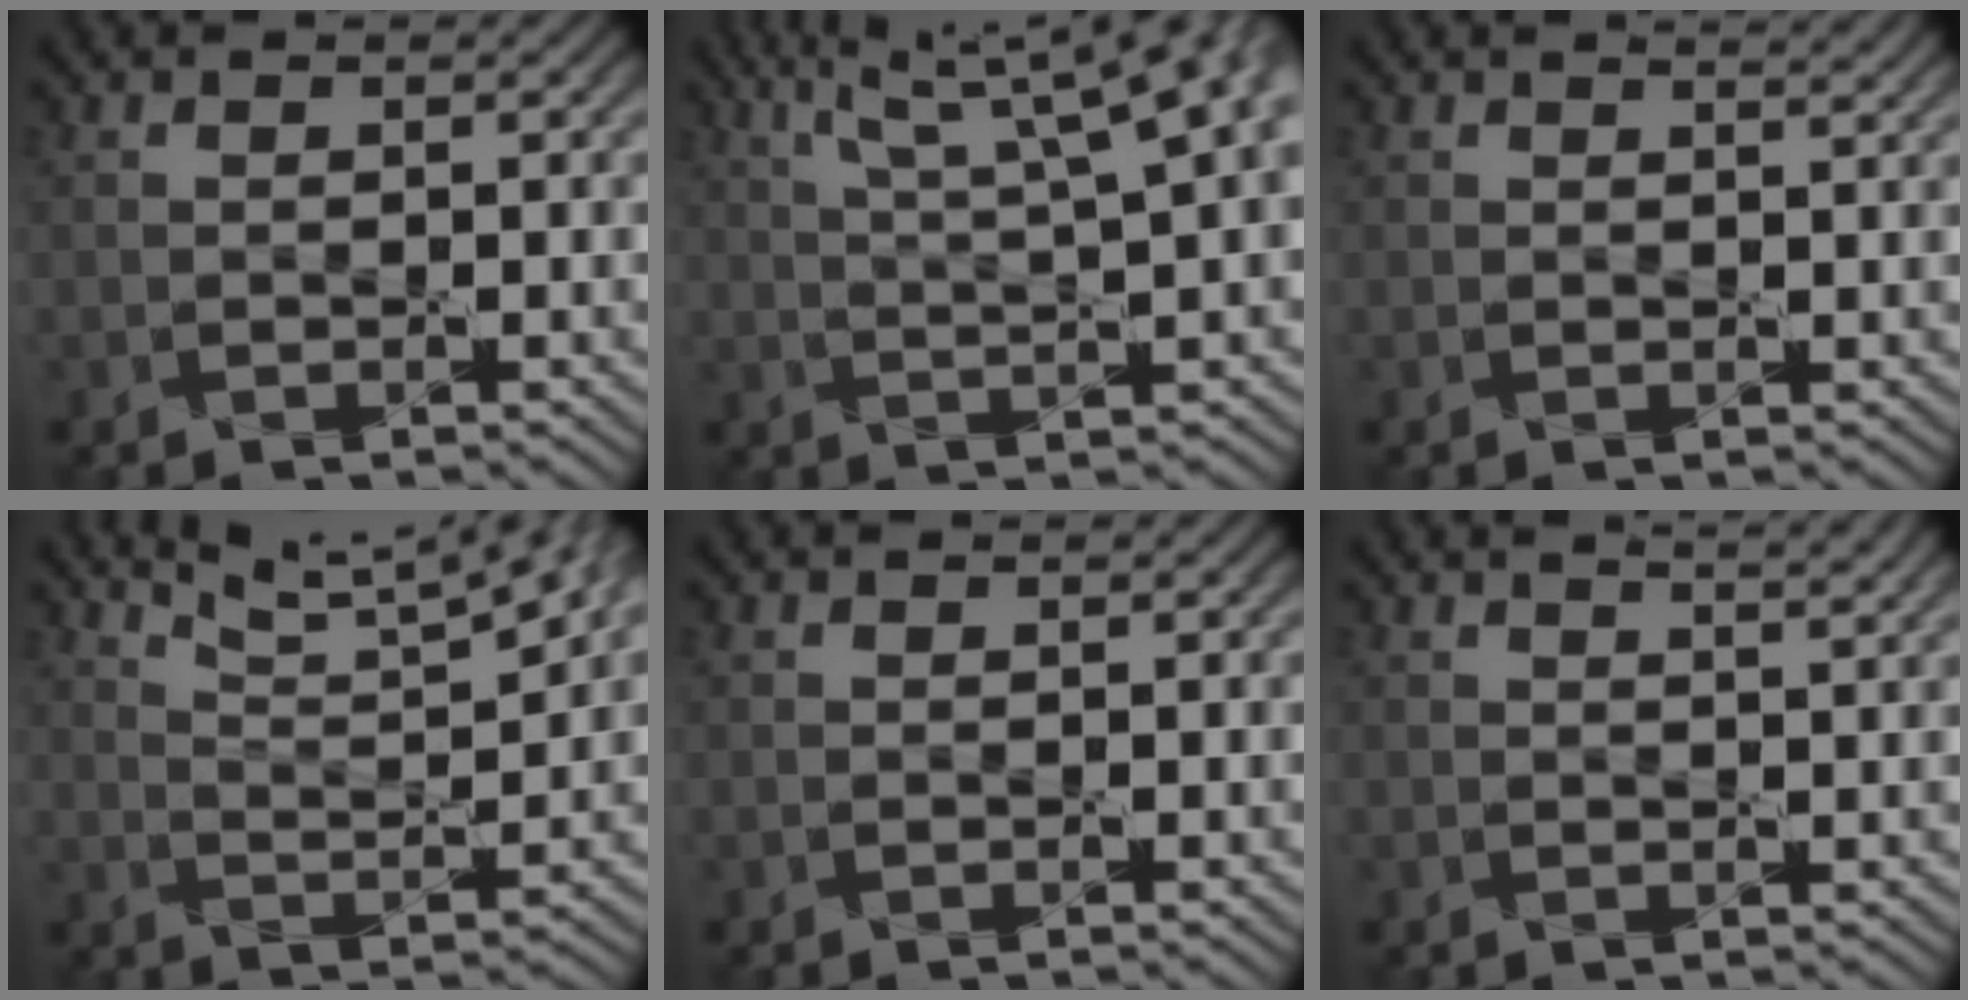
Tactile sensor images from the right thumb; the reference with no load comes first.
{"total": 14.5, "force": [6.5, 4.4, 12.2], "torque": [-0.165, 0.056, 0.084]}
{"total": 1.3, "force": [1.3, 0.2, 0.3], "torque": [-0.008, -0.007, 0.009]}
{"total": 9.1, "force": [6.8, 1.8, 5.9], "torque": [-0.098, 0.001, 0.107]}
{"total": 0.0}
{"total": 2.6, "force": [2.1, 0.7, 1.3], "torque": [-0.005, 0.000, 0.008]}